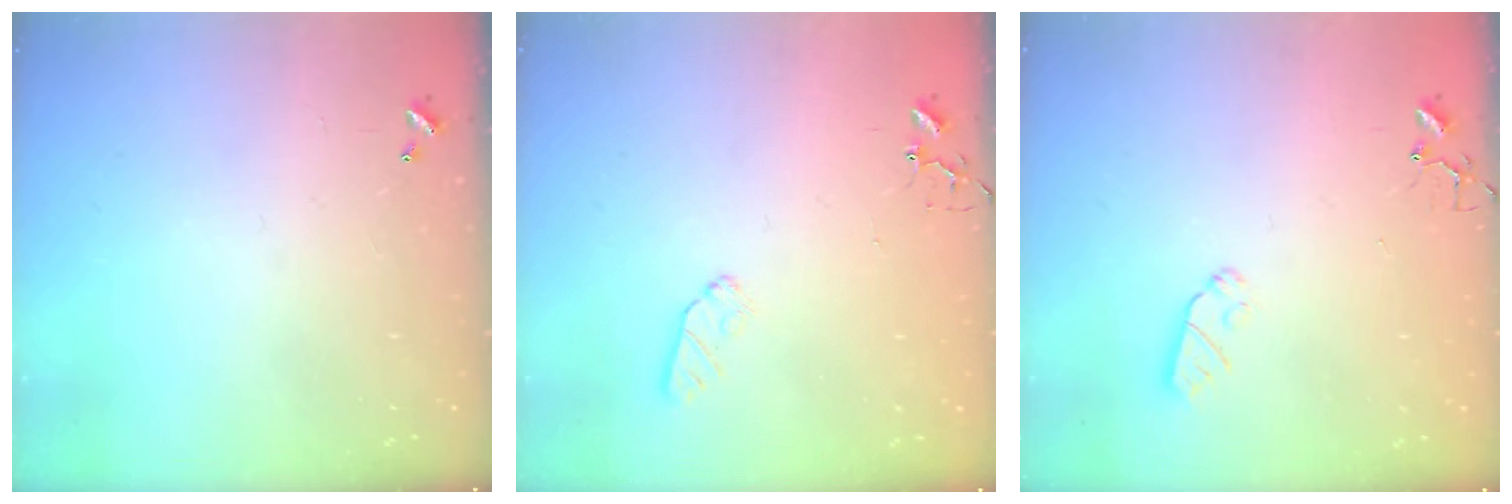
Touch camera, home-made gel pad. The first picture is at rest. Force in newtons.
{"total": 6.1, "press": 6.1, "slide": 0.8}
{"total": 5.4, "press": 5.4, "slide": 0.4}